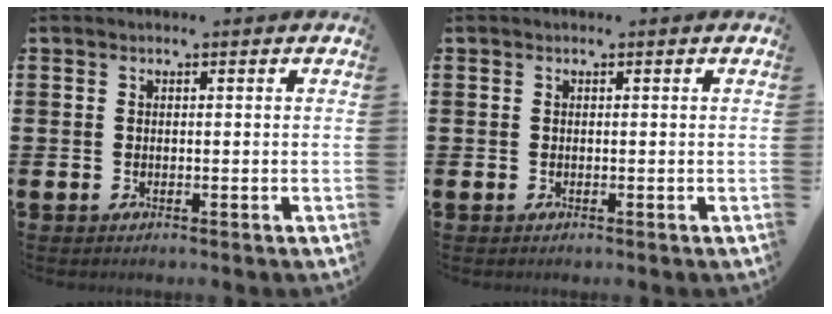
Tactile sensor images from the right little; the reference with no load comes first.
{"total": 0.0}